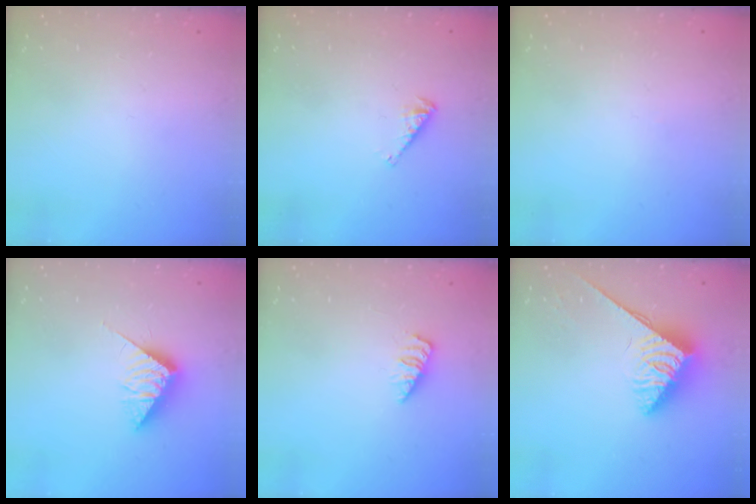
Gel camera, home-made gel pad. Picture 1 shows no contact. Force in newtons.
{"total": 2.5, "press": 2.5, "slide": 0.4}
{"total": 0.0}
{"total": 8.0, "press": 8.0, "slide": 0.3}
{"total": 0.9, "press": 0.8, "slide": 0.3}
{"total": 3.7, "press": 3.6, "slide": 0.6}